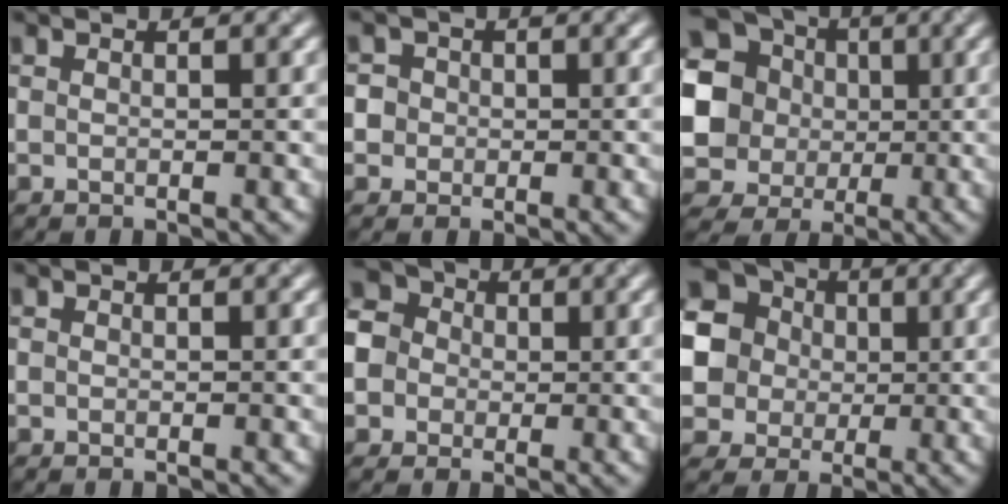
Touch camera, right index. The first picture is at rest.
{"total": 3.4, "force": [0.5, 3.2, 1.1], "torque": [0.001, 0.024, -0.010]}
{"total": 15.5, "force": [1.9, 14.2, 5.8], "torque": [-0.176, 0.028, 0.001]}
{"total": 0.0}
{"total": 7.8, "force": [-0.4, 7.2, 3.1], "torque": [-0.076, 0.030, -0.042]}
{"total": 14.8, "force": [3.1, 13.6, 5.2], "torque": [-0.150, 0.021, 0.032]}